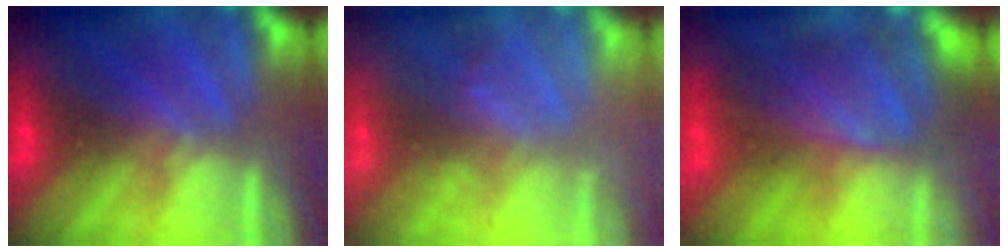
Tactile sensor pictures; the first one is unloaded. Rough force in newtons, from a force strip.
{"total": 2.1}
{"total": 4.6}